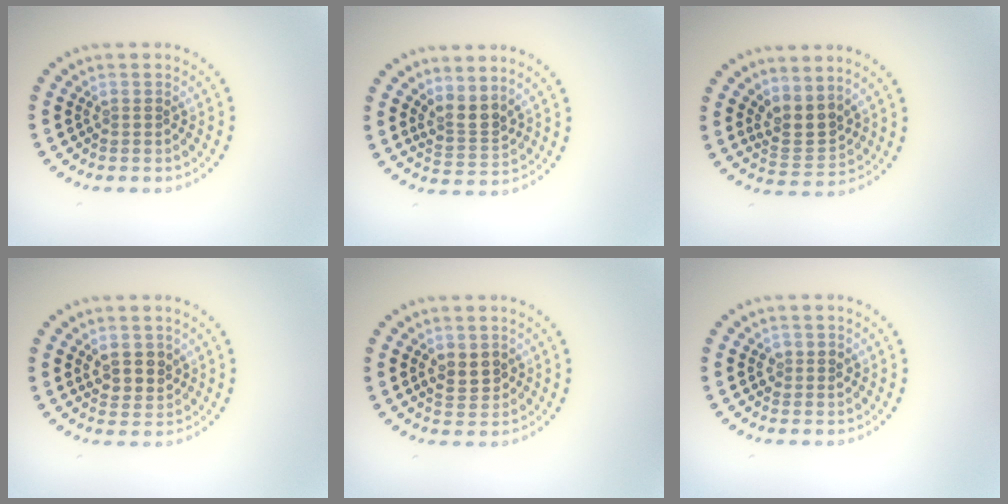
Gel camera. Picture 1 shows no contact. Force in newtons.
{"total": 2.6, "press": 1.9, "slide": 1.7}
{"total": 3.1, "press": 2.7, "slide": 1.6}
{"total": 2.7, "press": 2.5, "slide": 0.8}
{"total": 2.4, "press": 2.4, "slide": 0.6}
{"total": 1.5, "press": 1.4, "slide": 0.3}